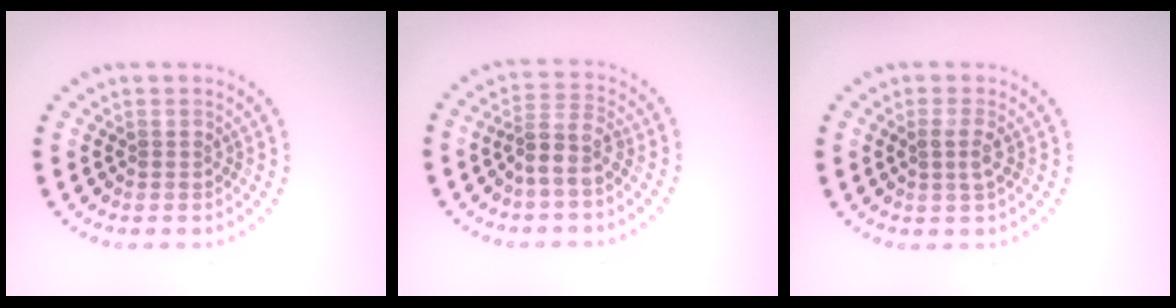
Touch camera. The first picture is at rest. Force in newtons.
{"total": 3.0, "press": 2.4, "slide": 1.8}
{"total": 1.3, "press": 1.2, "slide": 0.6}